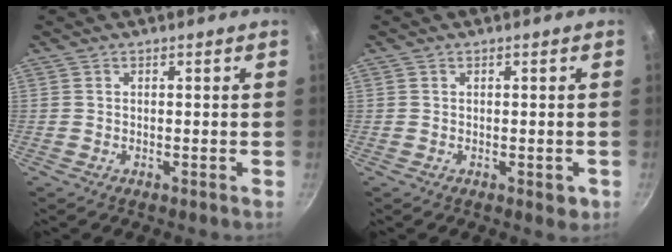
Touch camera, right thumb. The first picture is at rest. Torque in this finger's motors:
{"motor_torque": [0.35, 0.75, -0.23, 0.06, 0.00]}